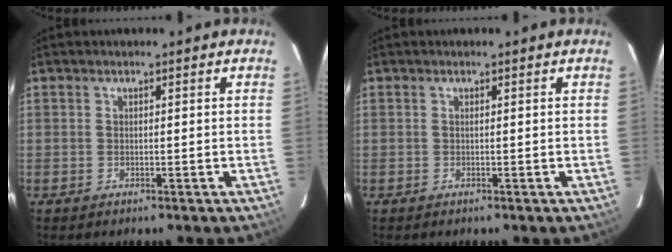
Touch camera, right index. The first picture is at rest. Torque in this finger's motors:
{"motor_torque": [-0.29, -0.07, -0.06, 0.00]}